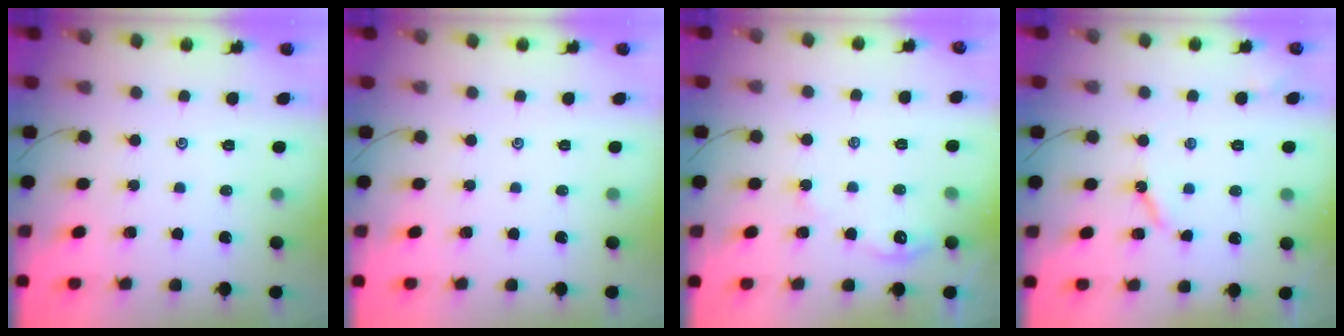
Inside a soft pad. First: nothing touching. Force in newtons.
{"total": 0.0}
{"total": 3.3, "press": 3.3, "slide": 0.4}
{"total": 5.3, "press": 5.3, "slide": 0.5}